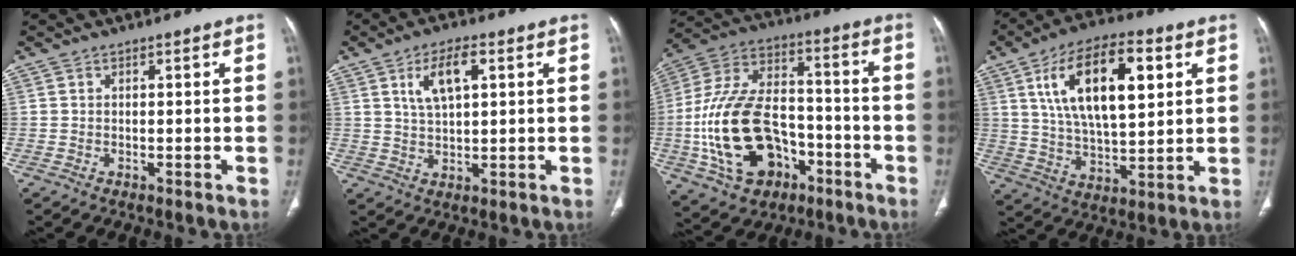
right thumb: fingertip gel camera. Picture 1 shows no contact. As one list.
[{"total": 7.1, "force": [2.7, 2.9, 5.9], "torque": [-0.109, -0.002, 0.052]}, {"total": 22.1, "force": [-6.7, 14.5, 15.3], "torque": [-0.280, 0.046, -0.103]}, {"total": 18.9, "force": [6.3, 8.4, 15.8], "torque": [-0.253, -0.008, 0.109]}]